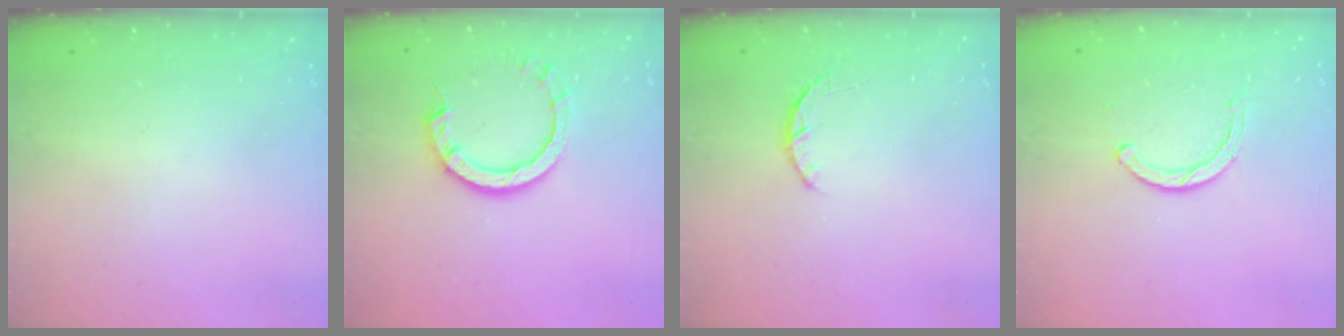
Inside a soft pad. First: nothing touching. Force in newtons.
{"total": 7.8, "press": 7.7, "slide": 0.6}
{"total": 2.6, "press": 2.5, "slide": 0.4}
{"total": 4.1, "press": 4.1, "slide": 0.4}